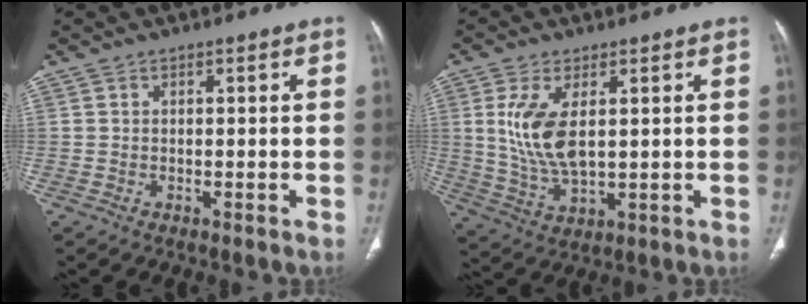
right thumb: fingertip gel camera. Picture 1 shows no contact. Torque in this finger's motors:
{"motor_torque": [0.31, 0.53, 1.12, 0.39, 0.11]}